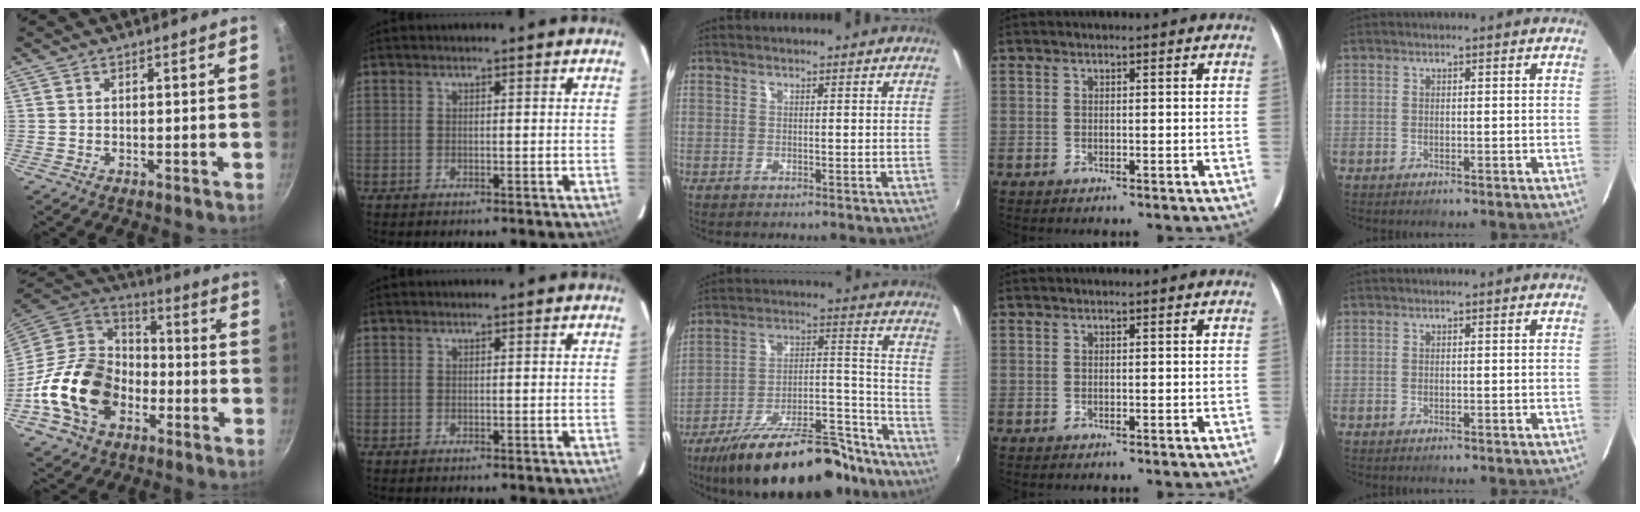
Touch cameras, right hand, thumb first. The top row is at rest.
{"thumb": {"total": 20.5, "force": [-7.2, 15.0, 12.0], "torque": [-0.197, 0.052, -0.142]}, "middle": {"total": 26.5, "force": [-20.2, 9.1, 14.5], "torque": [-0.236, 0.006, -0.292]}}